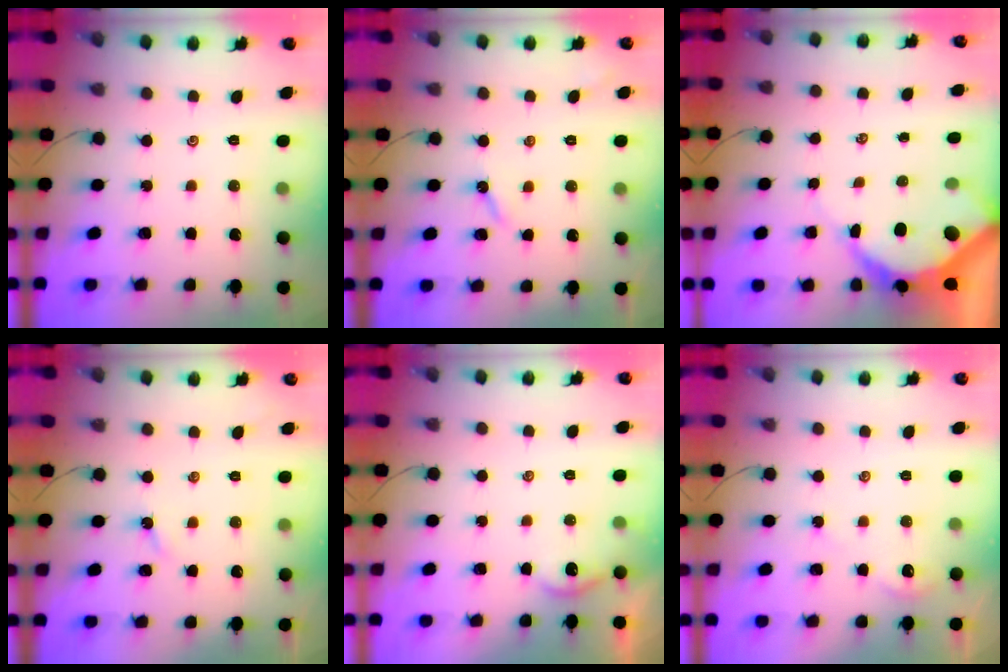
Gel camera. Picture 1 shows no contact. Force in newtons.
{"total": 3.6, "press": 3.5, "slide": 0.4}
{"total": 8.2, "press": 8.1, "slide": 0.8}
{"total": 2.0, "press": 2.0, "slide": 0.3}
{"total": 3.2, "press": 3.2, "slide": 0.3}
{"total": 1.6, "press": 1.5, "slide": 0.3}